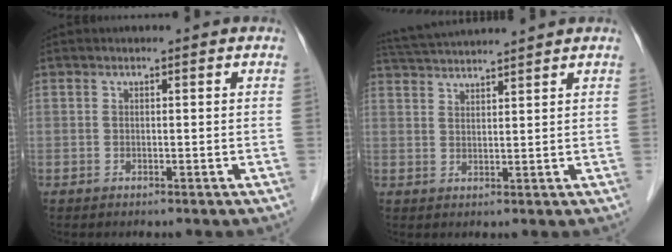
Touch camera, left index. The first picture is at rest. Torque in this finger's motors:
{"motor_torque": [-0.43, -0.97, 0.60, 0.16]}